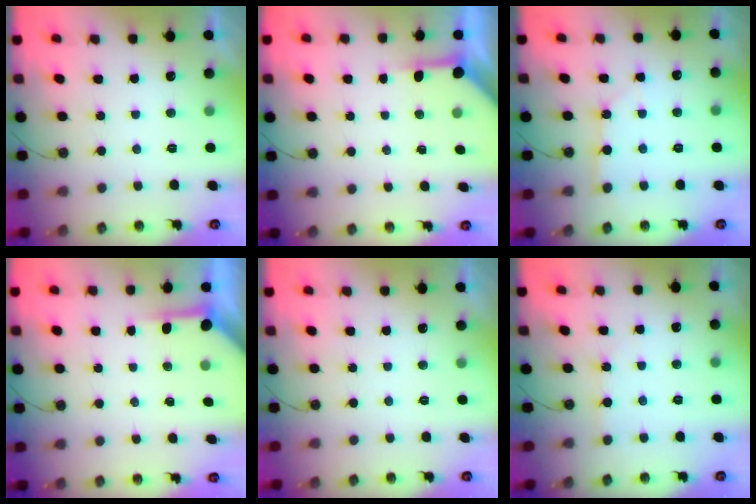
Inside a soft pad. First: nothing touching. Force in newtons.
{"total": 3.9, "press": 3.8, "slide": 0.4}
{"total": 2.5, "press": 2.5, "slide": 0.3}
{"total": 3.6, "press": 3.6, "slide": 0.5}
{"total": 0.0}
{"total": 2.3, "press": 2.3, "slide": 0.3}